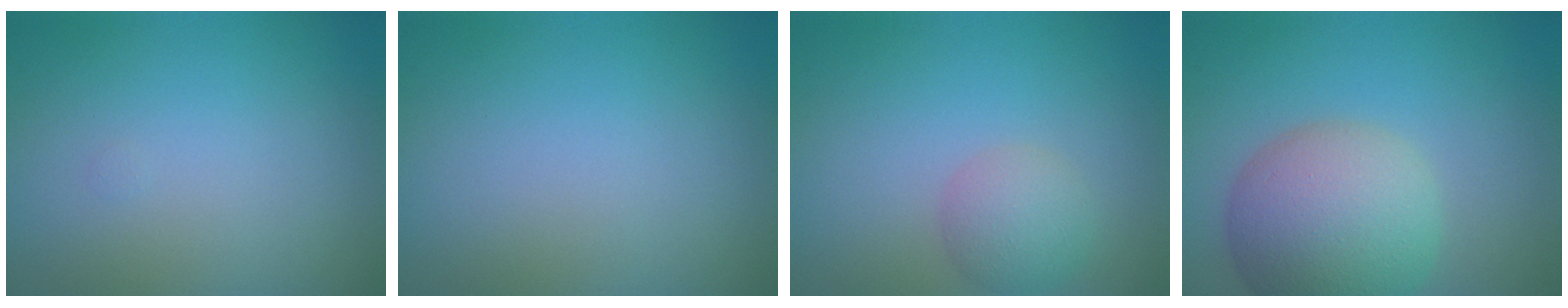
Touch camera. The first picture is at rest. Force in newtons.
{"total": 0.0}
{"total": 2.6, "press": 2.6, "slide": 0.1}
{"total": 8.5, "press": 8.5, "slide": 0.4}